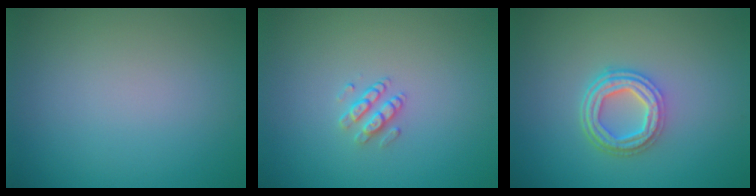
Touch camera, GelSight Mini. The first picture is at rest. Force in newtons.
{"total": 1.5, "press": 1.1, "slide": 1.0}
{"total": 4.2, "press": 3.1, "slide": 2.8}